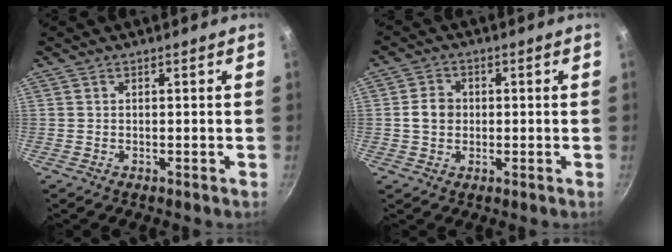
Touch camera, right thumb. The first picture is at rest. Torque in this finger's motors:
{"motor_torque": [-0.29, 0.55, 0.68, -0.58, 0.03]}